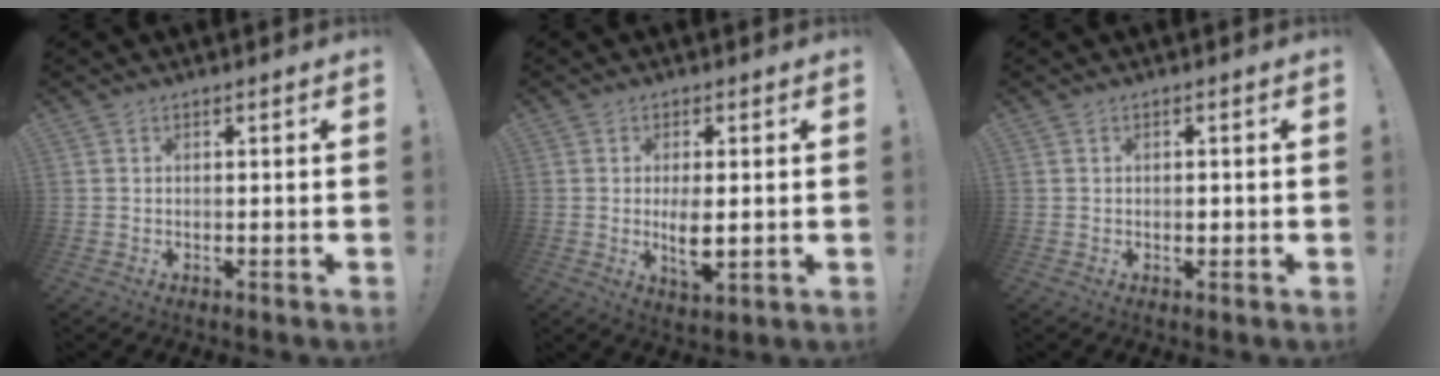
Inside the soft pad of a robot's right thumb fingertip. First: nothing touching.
{"total": 6.5, "force": [0.0, 2.8, 5.9], "torque": [-0.099, -0.017, -0.003]}
{"total": 1.3, "force": [-0.3, 1.0, 0.7], "torque": [0.004, -0.002, -0.009]}